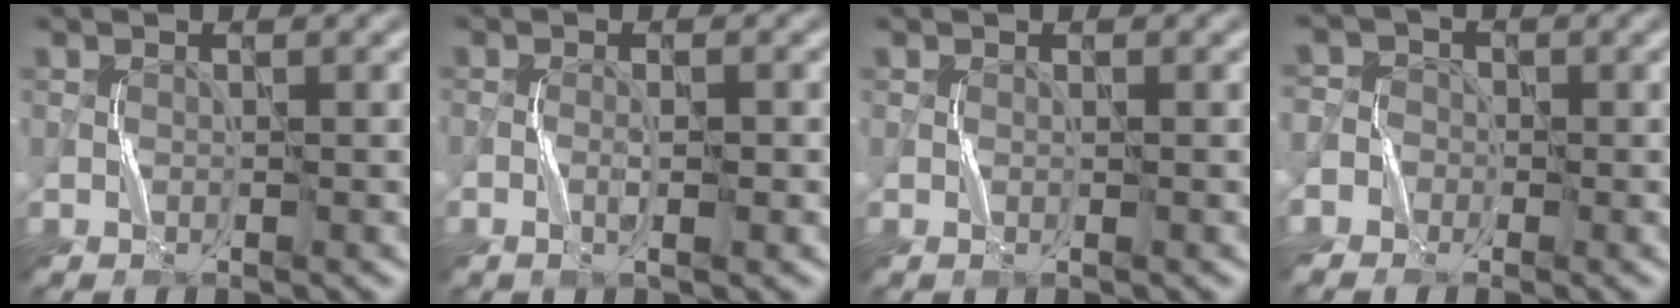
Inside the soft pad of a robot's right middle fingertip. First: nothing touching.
{"total": 1.2, "force": [-0.3, 0.1, 1.1], "torque": [-0.024, -0.001, -0.010]}
{"total": 0.0}
{"total": 3.4, "force": [-1.9, 2.7, 0.4], "torque": [0.007, 0.002, -0.049]}